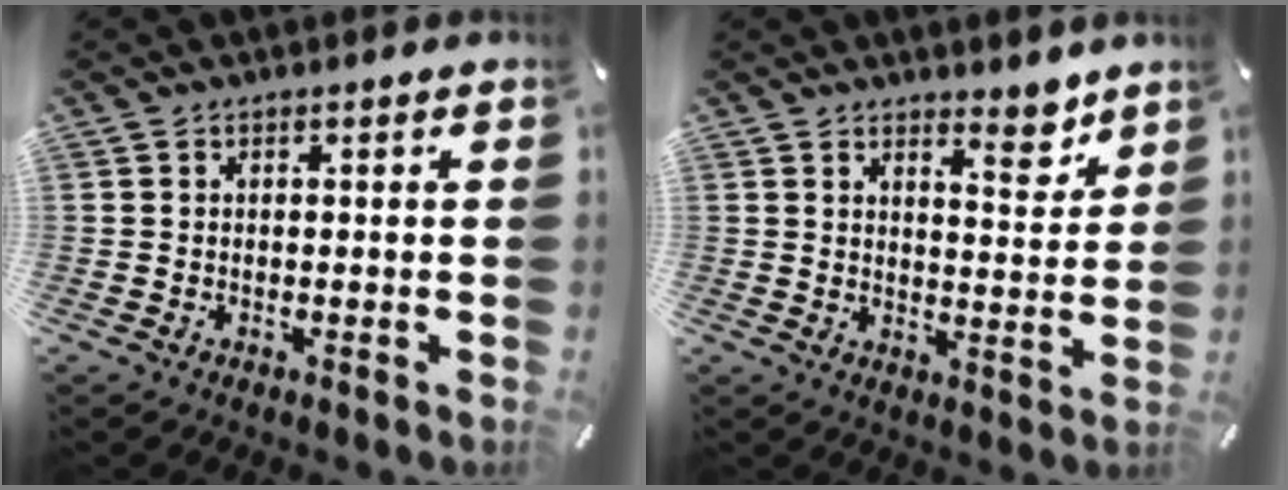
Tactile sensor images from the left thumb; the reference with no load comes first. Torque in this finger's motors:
{"motor_torque": [0.99, 0.20, 0.46, -0.74, 0.14]}